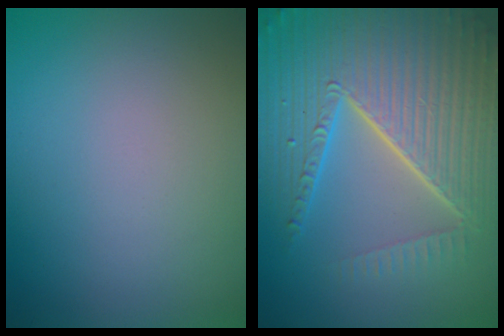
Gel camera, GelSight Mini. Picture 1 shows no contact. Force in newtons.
{"total": 10.1, "press": 6.4, "slide": 7.8}